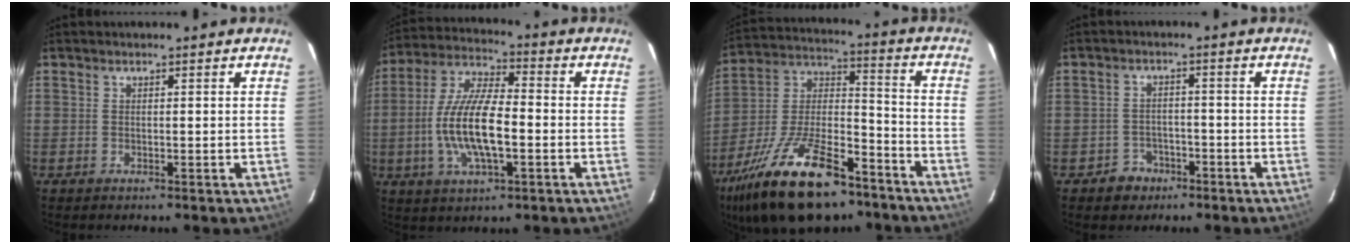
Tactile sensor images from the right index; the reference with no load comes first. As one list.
[{"total": 14.2, "force": [-2.9, 4.8, 13.0], "torque": [-0.269, -0.001, -0.055]}, {"total": 25.5, "force": [-16.6, 10.4, 16.3], "torque": [-0.319, -0.006, -0.271]}, {"total": 4.6, "force": [-2.7, 3.7, 0.3], "torque": [-0.020, 0.019, -0.036]}]